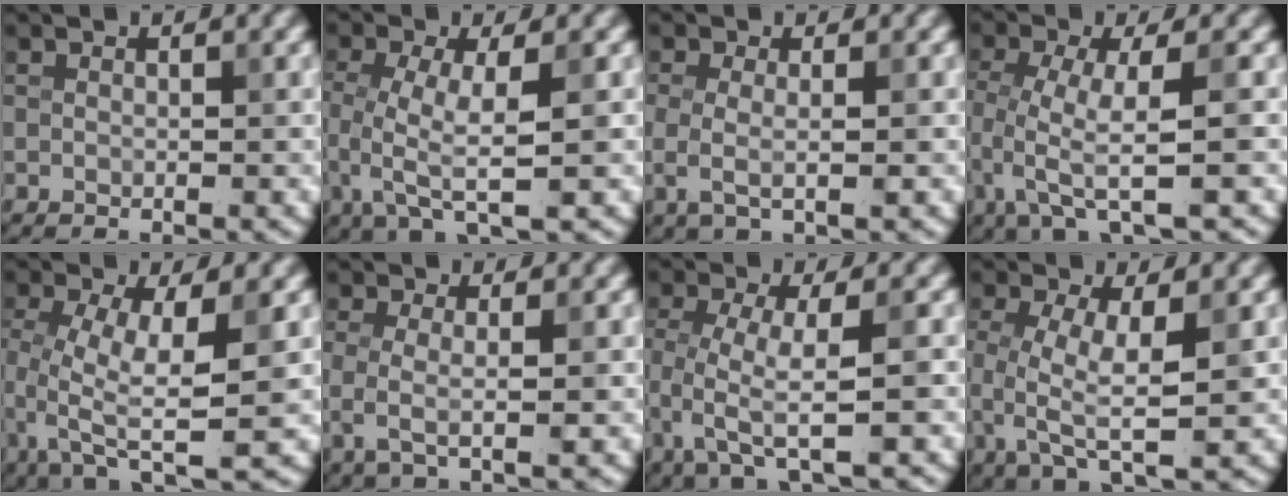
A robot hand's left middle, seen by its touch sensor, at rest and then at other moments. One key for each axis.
{"total": 5.1, "fx": -0.9, "fy": 1.5, "fz": 4.8, "tx": -0.101, "ty": -0.004, "tz": -0.017}
{"total": 2.1, "fx": -0.2, "fy": 0.6, "fz": 2.0, "tx": -0.042, "ty": -0.008, "tz": -0.006}
{"total": 5.5, "fx": -1.6, "fy": 1.3, "fz": 5.1, "tx": -0.101, "ty": -0.007, "tz": -0.034}
{"total": 7.4, "fx": -0.8, "fy": 2.4, "fz": 7.0, "tx": -0.138, "ty": -0.002, "tz": -0.018}
{"total": 2.6, "fx": -0.3, "fy": 0.7, "fz": 2.5, "tx": -0.053, "ty": -0.008, "tz": -0.007}
{"total": 5.3, "fx": -2.0, "fy": 1.2, "fz": 4.8, "tx": -0.095, "ty": -0.005, "tz": -0.041}
{"total": 6.2, "fx": -0.3, "fy": 2.3, "fz": 5.7, "tx": -0.123, "ty": -0.008, "tz": -0.004}